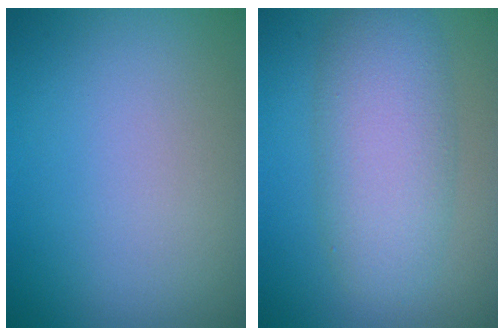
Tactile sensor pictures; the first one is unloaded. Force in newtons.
{"total": 6.4, "press": 6.4, "slide": 0.5}